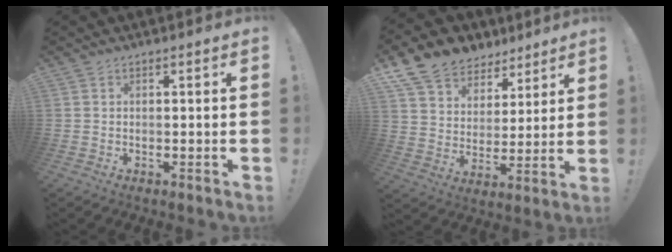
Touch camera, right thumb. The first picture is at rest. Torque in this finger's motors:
{"motor_torque": [0.39, 0.80, 0.14, 0.18, 0.04]}